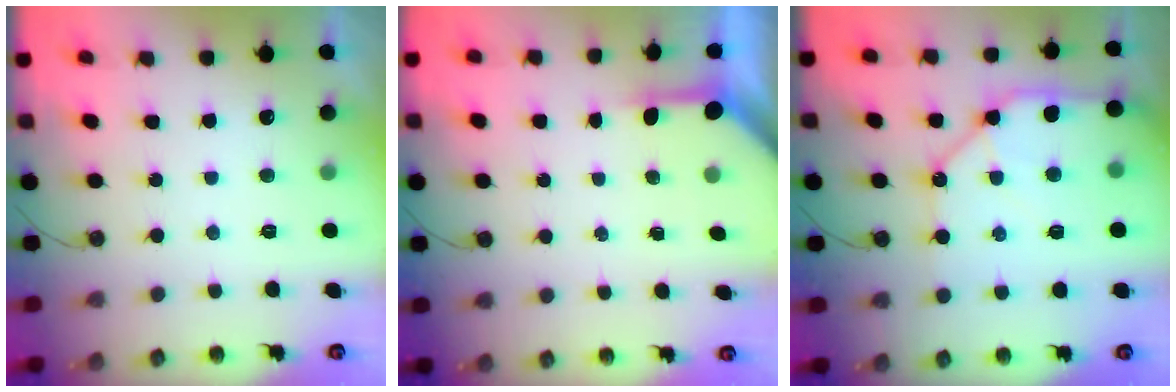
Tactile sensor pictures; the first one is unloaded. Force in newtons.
{"total": 3.4, "press": 3.4, "slide": 0.4}
{"total": 13.6, "press": 13.5, "slide": 1.4}